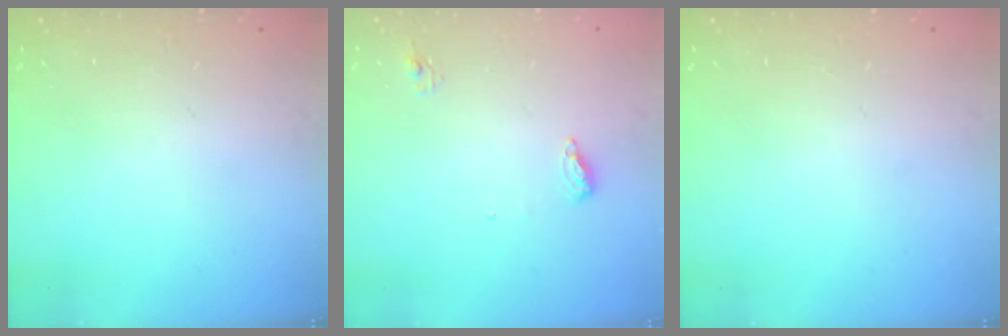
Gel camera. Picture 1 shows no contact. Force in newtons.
{"total": 6.5, "press": 6.4, "slide": 1.1}
{"total": 0.0}